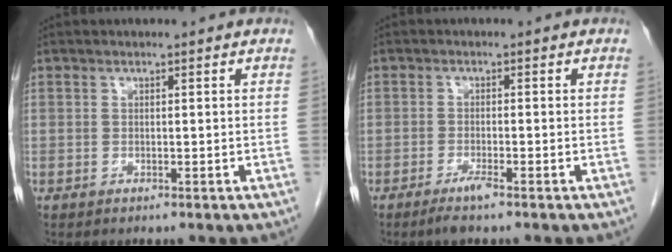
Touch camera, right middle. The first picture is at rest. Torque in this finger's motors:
{"motor_torque": [0.47, 0.00, 0.03, 0.04]}